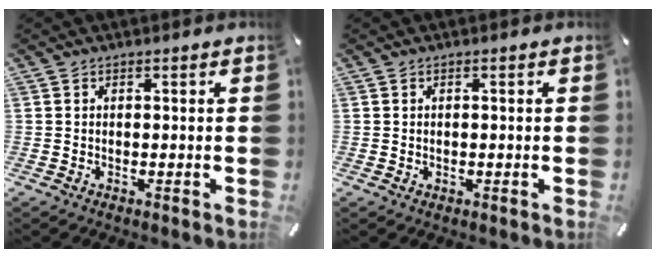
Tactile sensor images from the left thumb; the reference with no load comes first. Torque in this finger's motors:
{"motor_torque": [-0.02, -0.06, -0.06, 0.02, 0.03]}